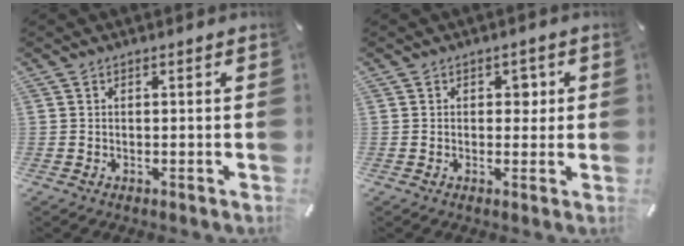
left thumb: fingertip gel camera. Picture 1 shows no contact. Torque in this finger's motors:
{"motor_torque": [0.17, 0.44, 0.11, -0.23, 0.00]}